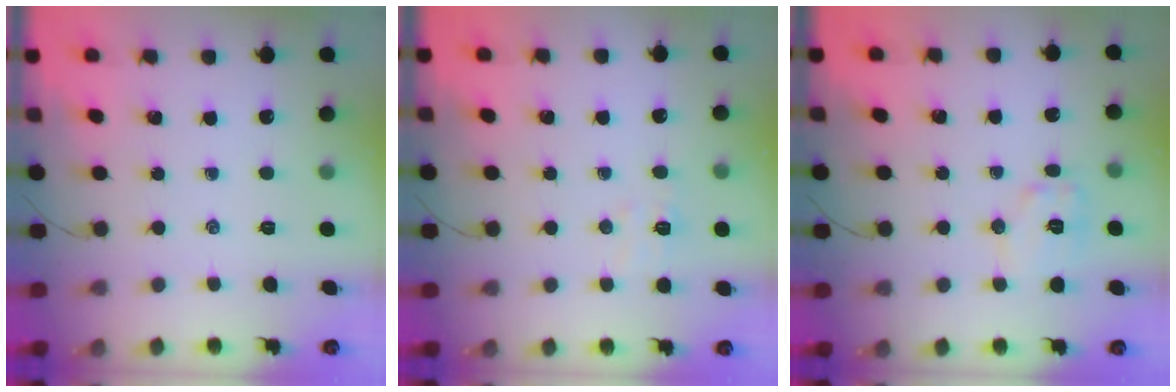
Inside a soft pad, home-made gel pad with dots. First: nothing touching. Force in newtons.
{"total": 5.4, "press": 5.3, "slide": 0.8}
{"total": 7.8, "press": 7.7, "slide": 0.9}